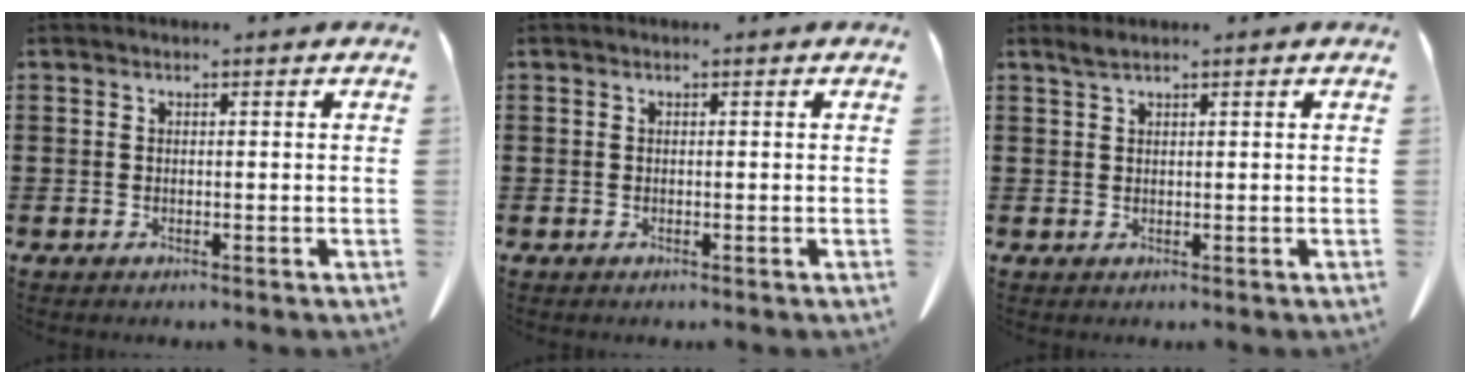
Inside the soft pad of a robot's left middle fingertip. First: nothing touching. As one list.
[{"total": 0.0}, {"total": 1.3, "force": [1.0, 0.1, 0.8], "torque": [-0.018, 0.000, 0.019]}]